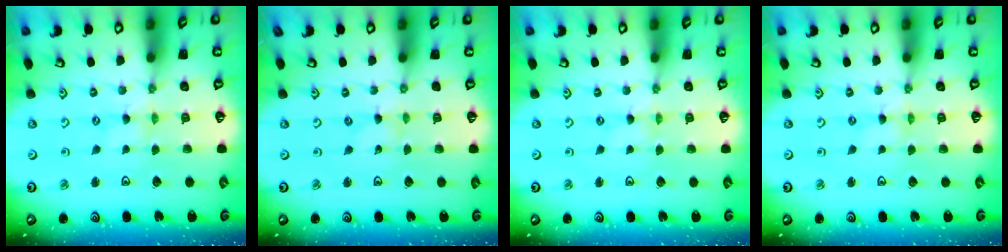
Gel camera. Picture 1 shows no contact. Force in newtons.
{"total": 0.0}
{"total": 0.0}
{"total": 0.0}